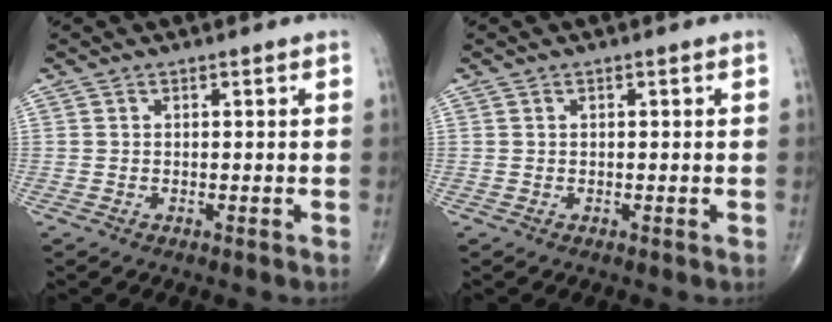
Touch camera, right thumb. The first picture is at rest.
{"total": 0.0}